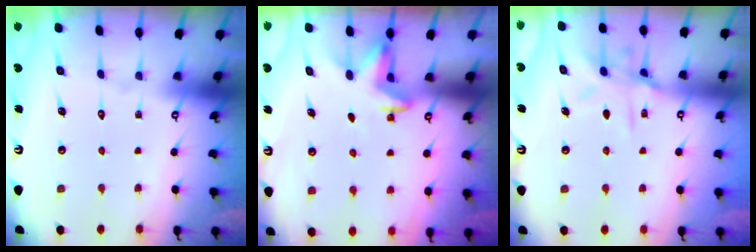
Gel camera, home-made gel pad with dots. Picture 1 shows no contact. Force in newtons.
{"total": 4.1, "press": 4.0, "slide": 0.5}
{"total": 10.4, "press": 10.4, "slide": 0.9}